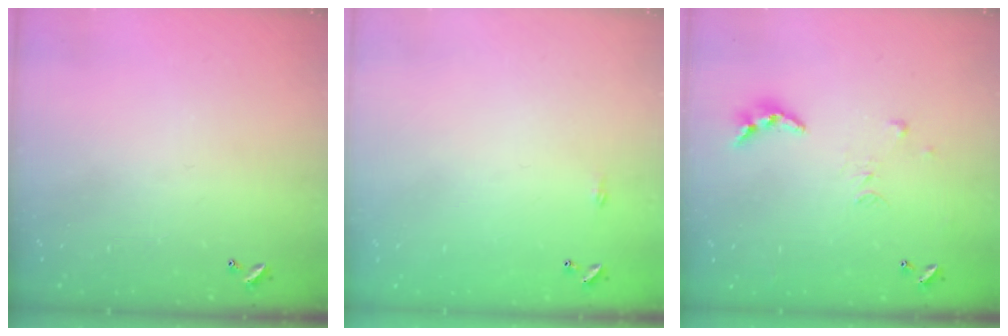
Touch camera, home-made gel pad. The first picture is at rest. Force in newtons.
{"total": 2.2, "press": 2.1, "slide": 0.4}
{"total": 8.1, "press": 8.1, "slide": 0.7}